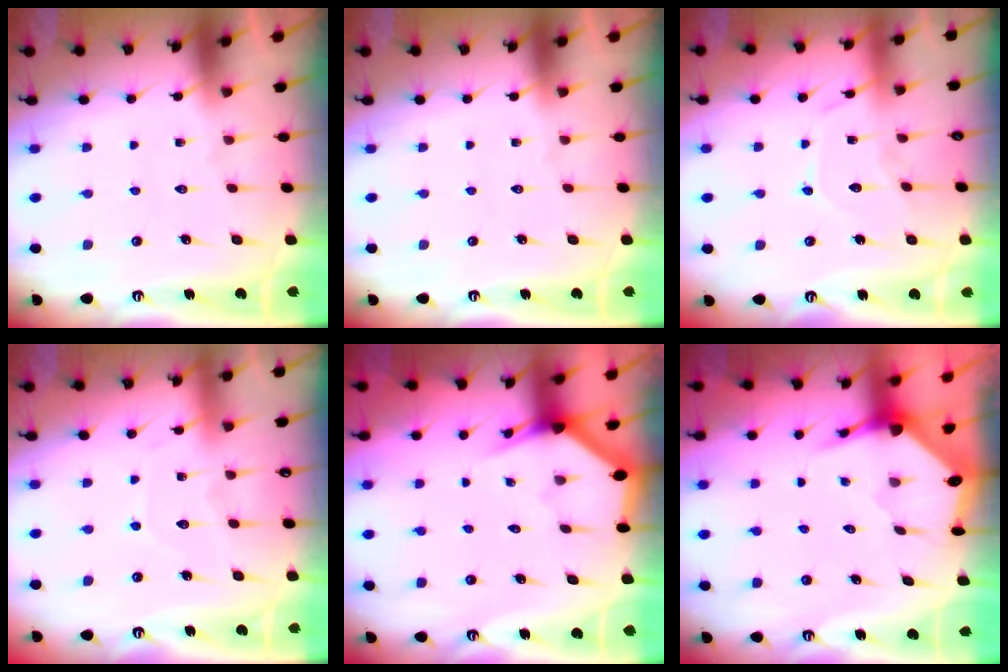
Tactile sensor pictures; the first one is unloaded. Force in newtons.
{"total": 0.0}
{"total": 9.5, "press": 9.5, "slide": 0.6}
{"total": 6.4, "press": 6.3, "slide": 0.6}
{"total": 2.8, "press": 2.8, "slide": 0.1}
{"total": 3.5, "press": 3.5, "slide": 0.4}